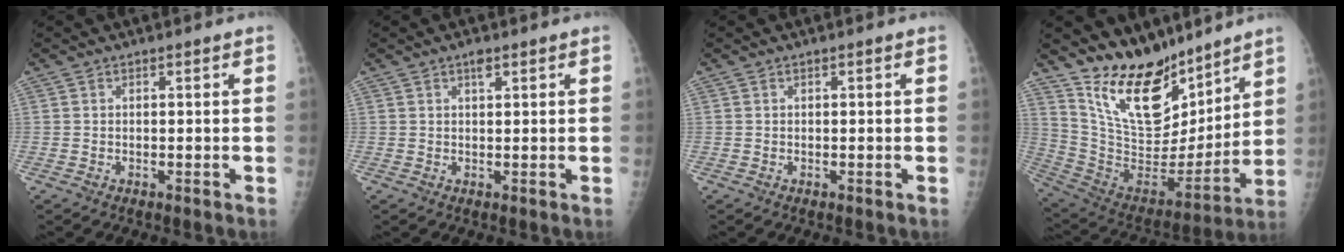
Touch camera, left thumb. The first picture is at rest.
{"total": 1.6, "force": [1.0, 0.7, 1.1], "torque": [-0.013, -0.002, 0.014]}
{"total": 0.0}
{"total": 20.2, "force": [15.1, 9.5, 9.5], "torque": [-0.117, -0.103, 0.273]}